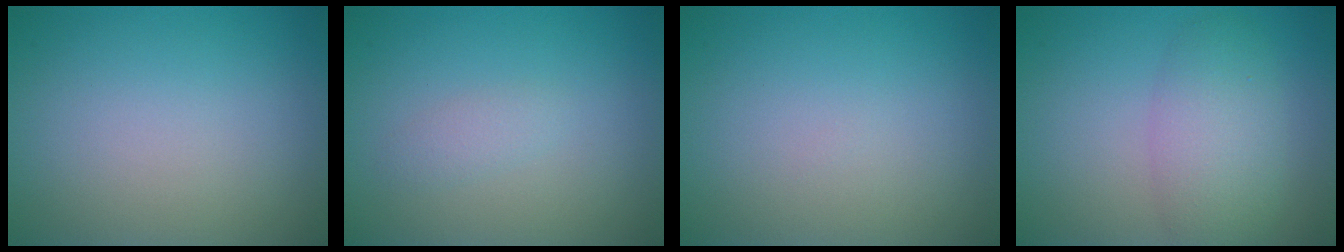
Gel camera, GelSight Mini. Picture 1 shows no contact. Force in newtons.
{"total": 1.1, "press": 1.1, "slide": 0.1}
{"total": 0.0}
{"total": 4.3, "press": 4.2, "slide": 0.2}